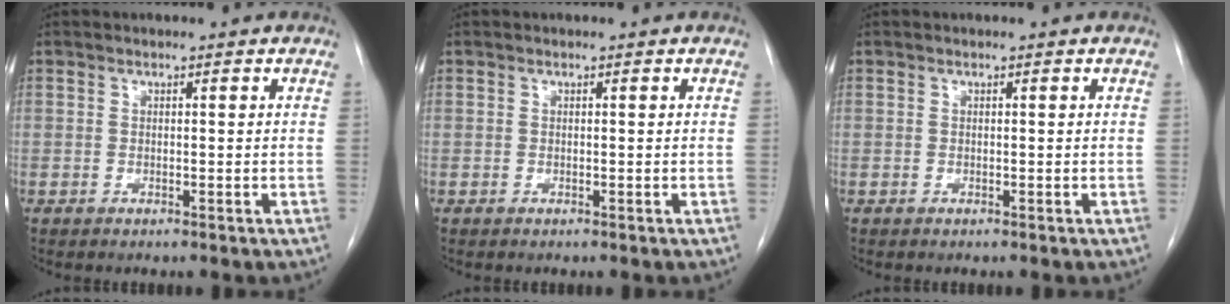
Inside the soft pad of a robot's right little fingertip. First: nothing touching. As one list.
[{"total": 0.0}, {"total": 0.0}]